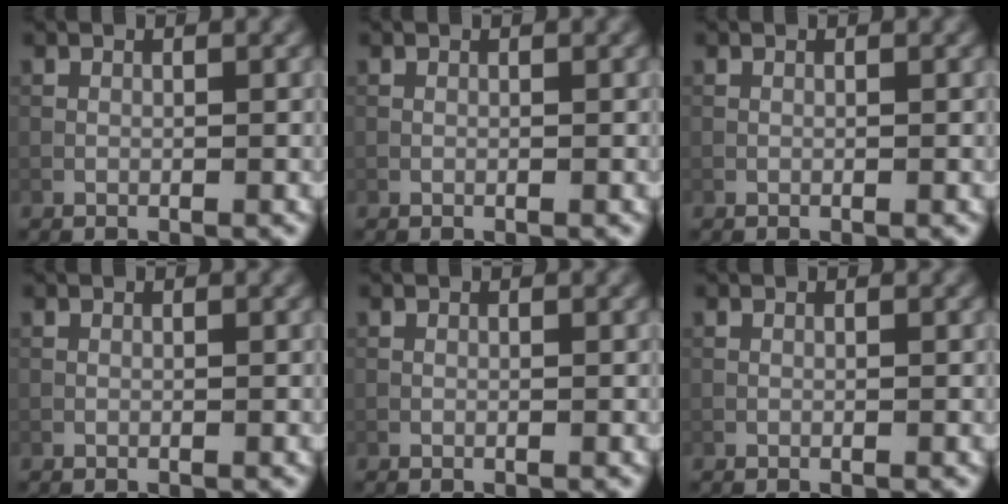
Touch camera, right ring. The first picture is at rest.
{"total": 0.0}
{"total": 0.0}
{"total": 0.0}
{"total": 0.0}
{"total": 0.0}